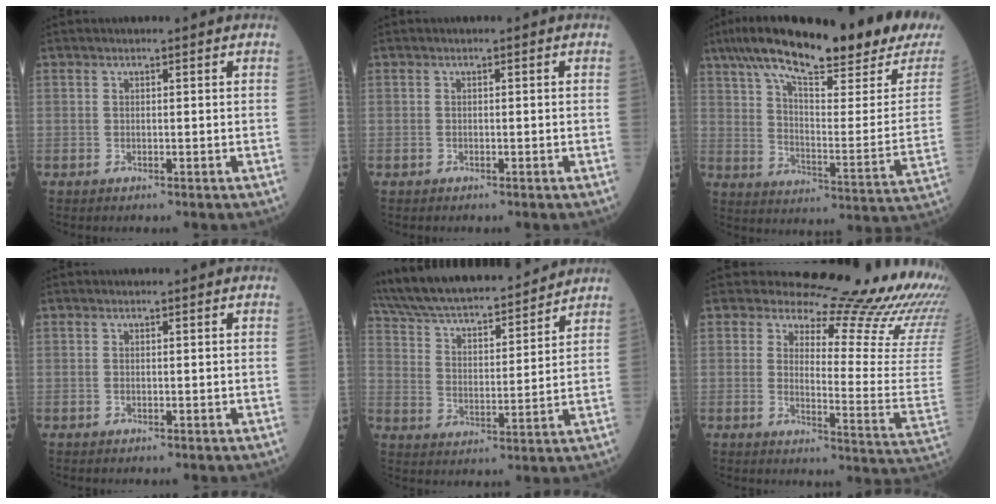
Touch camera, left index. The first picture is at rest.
{"total": 0.0}
{"total": 27.8, "force": [22.1, 4.0, 16.3], "torque": [-0.265, -0.017, 0.305]}
{"total": 0.0}
{"total": 22.6, "force": [20.4, 4.3, 8.8], "torque": [-0.167, 0.026, 0.320]}
{"total": 21.3, "force": [19.6, 2.1, 8.0], "torque": [-0.105, -0.144, 0.218]}